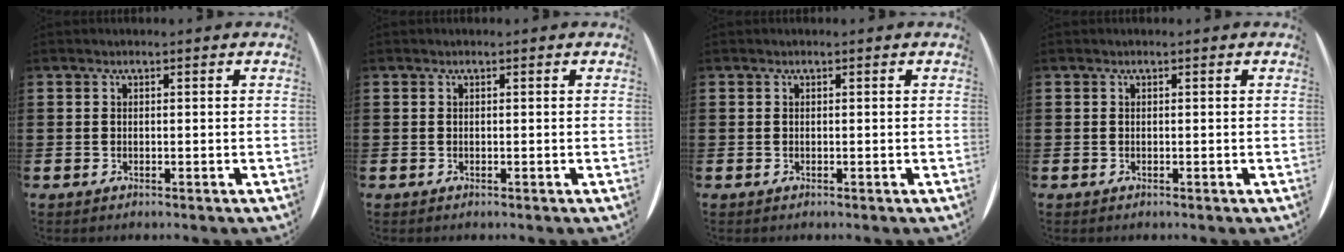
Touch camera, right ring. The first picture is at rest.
{"total": 0.0}
{"total": 0.0}
{"total": 0.0}